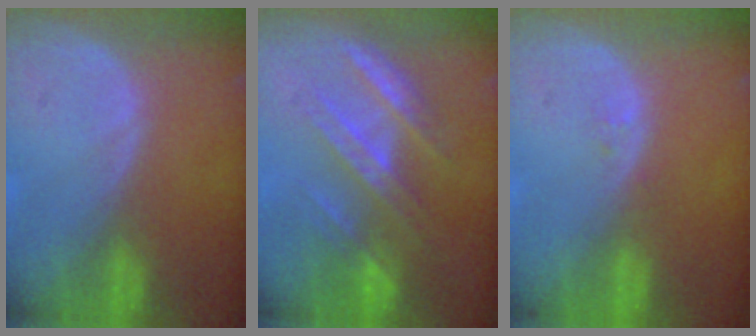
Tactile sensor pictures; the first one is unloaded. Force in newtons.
{"total": 7.1, "press": 6.7, "slide": 2.5}
{"total": 0.6, "press": 0.6, "slide": 0.1}